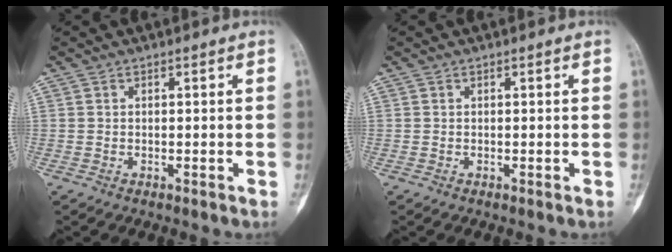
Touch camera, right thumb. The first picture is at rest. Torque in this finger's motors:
{"motor_torque": [0.16, 0.11, 0.12, 0.06, 0.00]}